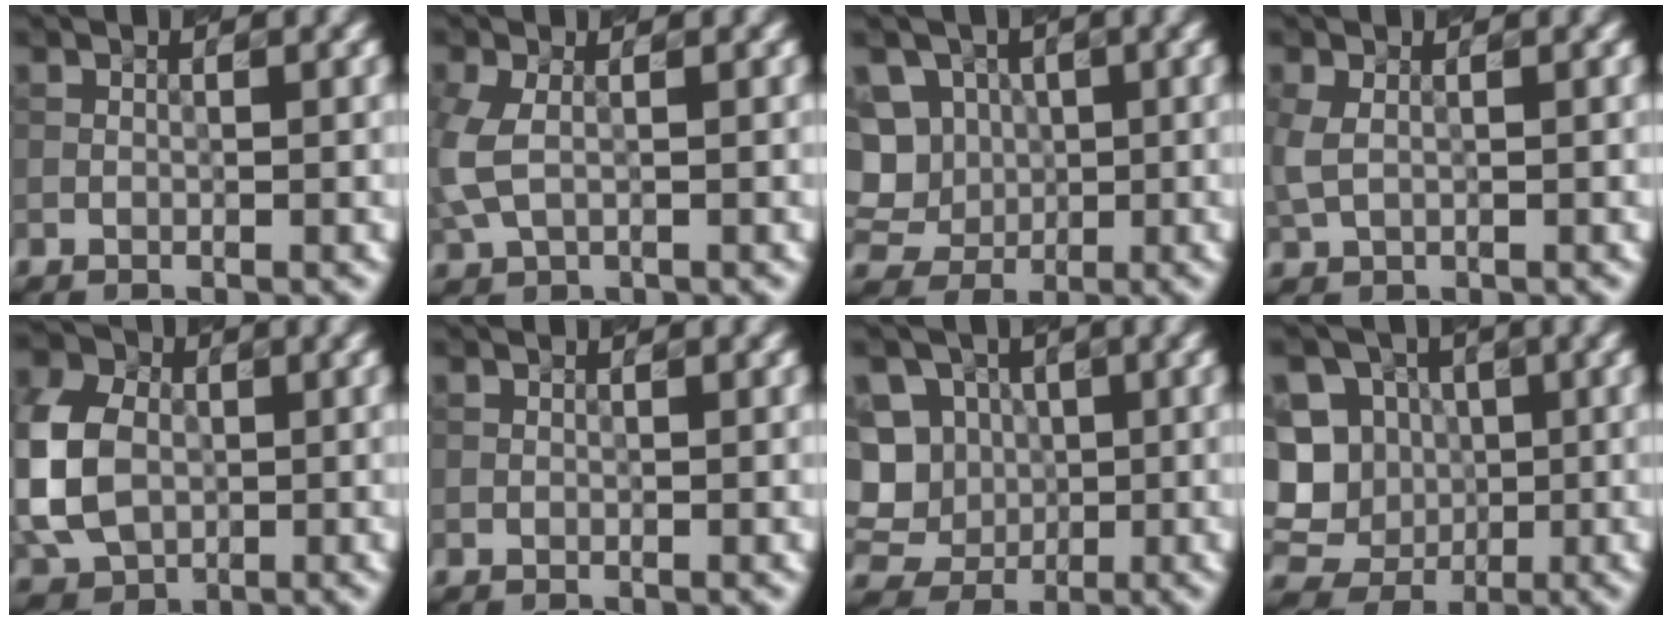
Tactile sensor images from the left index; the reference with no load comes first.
{"total": 3.1, "force": [0.0, 2.0, 2.4], "torque": [-0.077, -0.003, -0.001]}
{"total": 9.3, "force": [1.4, 8.4, 3.6], "torque": [-0.080, 0.028, 0.003]}
{"total": 1.7, "force": [0.3, 1.1, 1.3], "torque": [-0.039, 0.001, 0.005]}
{"total": 9.9, "force": [-0.6, 7.9, 6.0], "torque": [-0.148, -0.005, -0.022]}
{"total": 0.0}
{"total": 10.5, "force": [0.9, 9.7, 3.9], "torque": [-0.092, 0.024, -0.004]}
{"total": 12.0, "force": [0.1, 11.2, 4.1], "torque": [-0.110, 0.027, -0.018]}